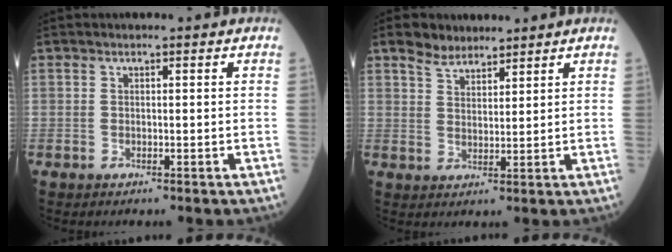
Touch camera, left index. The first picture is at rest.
{"total": 3.4, "force": [2.9, 1.7, 0.9], "torque": [-0.027, 0.009, 0.056]}